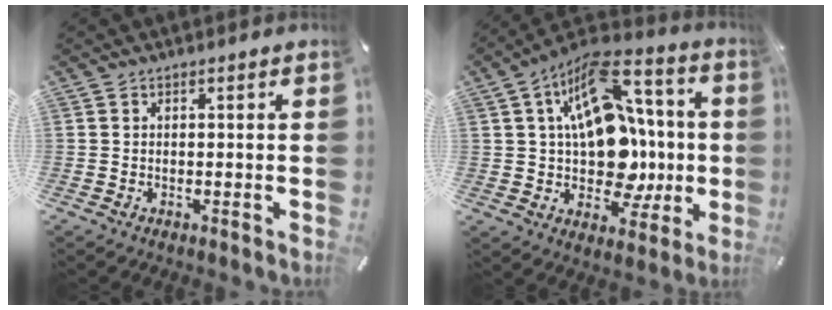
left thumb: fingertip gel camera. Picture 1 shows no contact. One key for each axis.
{"total": 20.4, "fx": 3.2, "fy": 14.1, "fz": 14.4, "tx": -0.232, "ty": -0.031, "tz": 0.057}